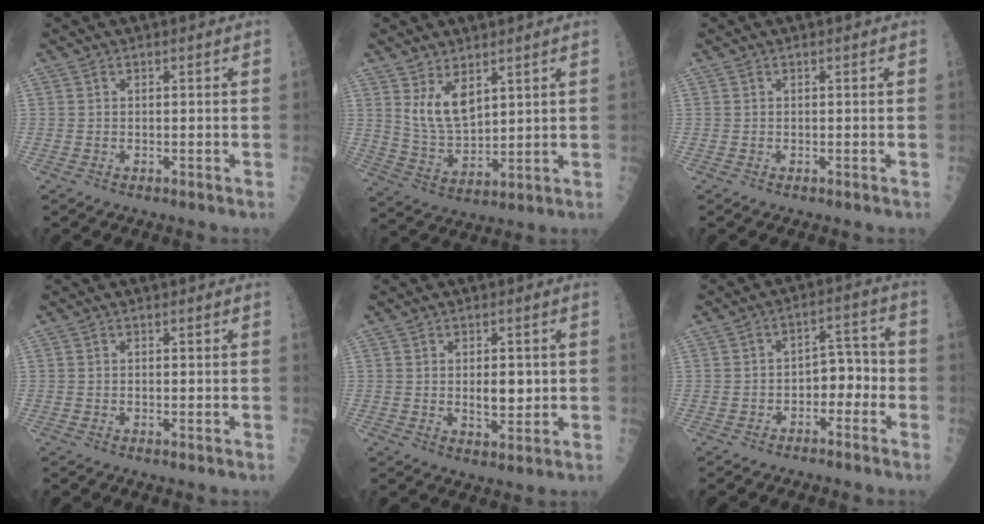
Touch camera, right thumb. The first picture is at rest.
{"total": 7.7, "force": [4.0, 3.7, 5.5], "torque": [-0.091, -0.034, 0.089]}
{"total": 0.0}
{"total": 0.0}
{"total": 4.8, "force": [0.4, 2.5, 4.1], "torque": [-0.049, -0.007, 0.012]}
{"total": 5.7, "force": [-2.2, 3.7, 3.7], "torque": [-0.019, 0.038, -0.042]}